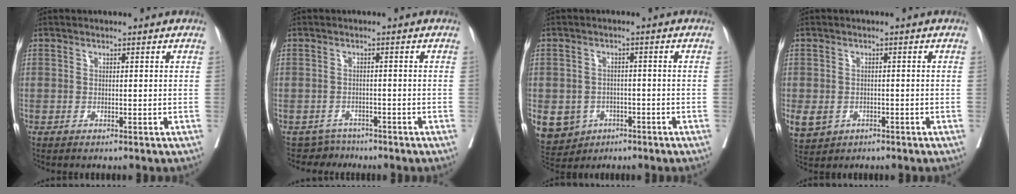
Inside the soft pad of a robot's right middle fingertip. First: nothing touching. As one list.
[{"total": 2.3, "force": [-1.7, 0.7, -1.3], "torque": [0.026, 0.002, -0.030]}, {"total": 10.0, "force": [-4.5, 8.4, 3.2], "torque": [-0.081, 0.005, -0.060]}, {"total": 6.6, "force": [-2.8, 5.3, 2.6], "torque": [-0.066, -0.003, -0.036]}]